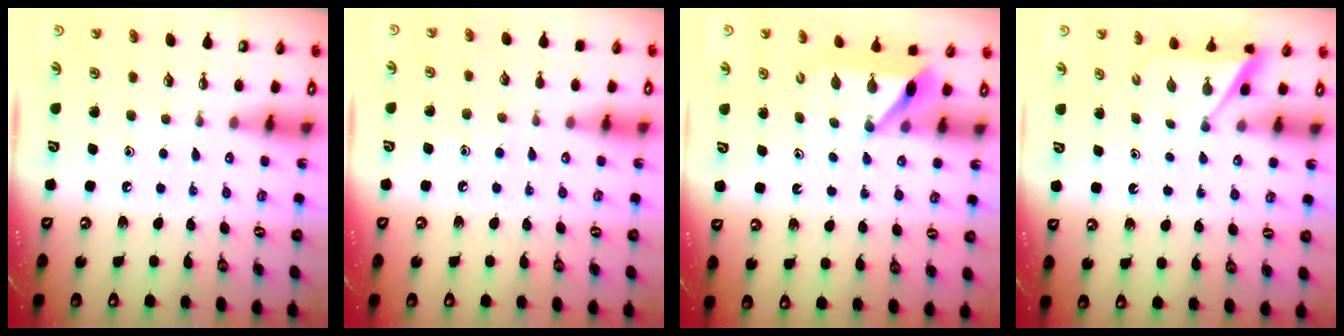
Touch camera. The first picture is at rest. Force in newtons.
{"total": 7.3, "press": 7.3, "slide": 0.7}
{"total": 6.1, "press": 6.1, "slide": 0.7}
{"total": 3.0, "press": 3.0, "slide": 0.3}